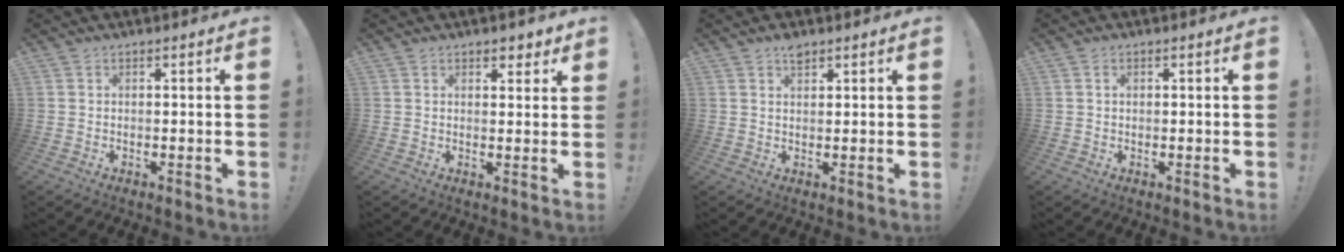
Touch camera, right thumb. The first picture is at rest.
{"total": 2.9, "force": [2.1, 1.8, 0.8], "torque": [0.005, -0.014, 0.034]}
{"total": 3.1, "force": [2.2, 1.5, 1.6], "torque": [-0.011, -0.013, 0.036]}
{"total": 0.7, "force": [0.3, 0.5, 0.3], "torque": [-0.010, 0.004, 0.007]}